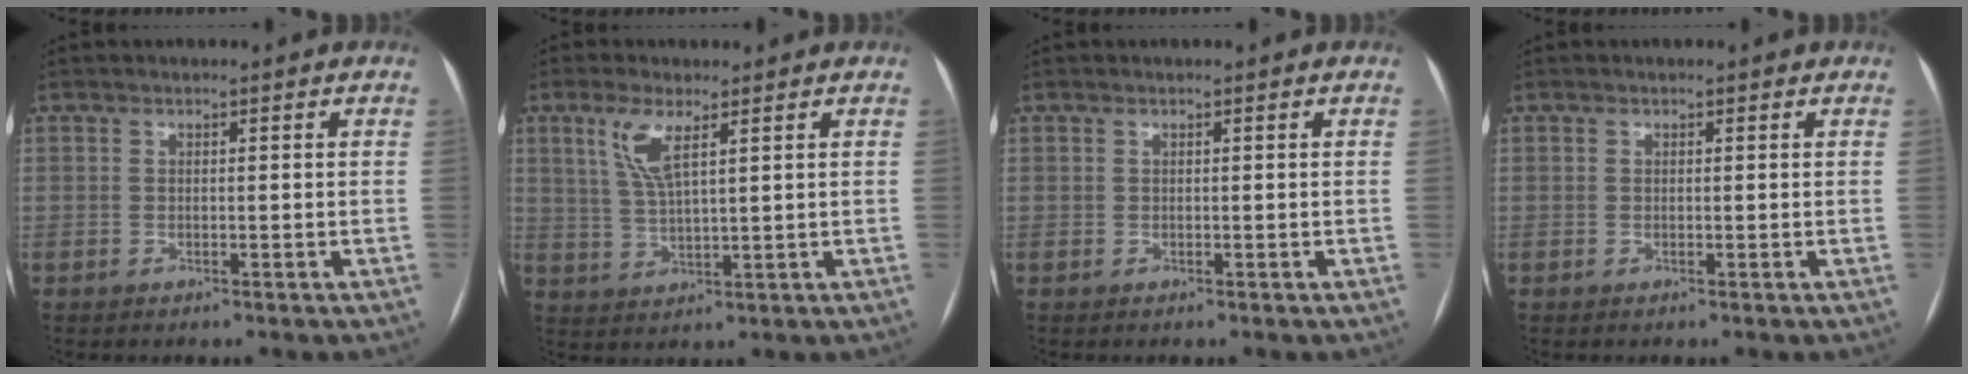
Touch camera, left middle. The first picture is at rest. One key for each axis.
{"total": 5.6, "fx": 2.8, "fy": 1.0, "fz": 4.8, "tx": -0.106, "ty": 0.005, "tz": 0.059}
{"total": 0.0}
{"total": 0.5, "fx": 0.3, "fy": 0.5, "fz": 0.1, "tx": 0.001, "ty": 0.005, "tz": 0.002}